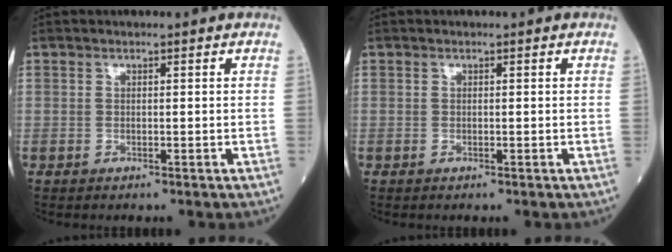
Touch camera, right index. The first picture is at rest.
{"total": 0.0}